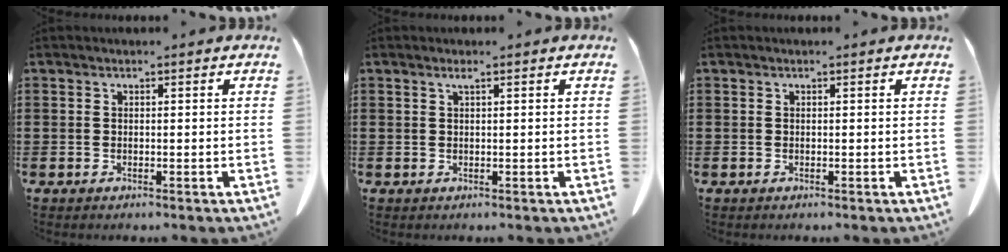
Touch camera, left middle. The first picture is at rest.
{"total": 0.8, "force": [0.4, 0.0, 0.7], "torque": [-0.014, 0.000, 0.008]}
{"total": 0.0}